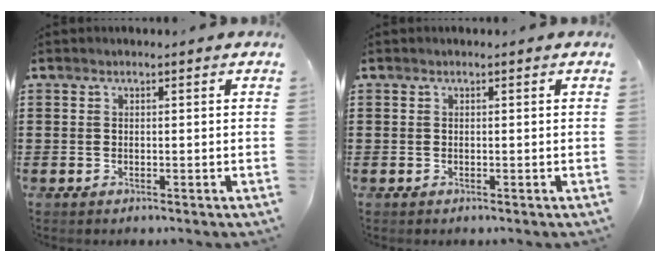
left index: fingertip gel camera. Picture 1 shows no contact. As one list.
[{"total": 0.0}]